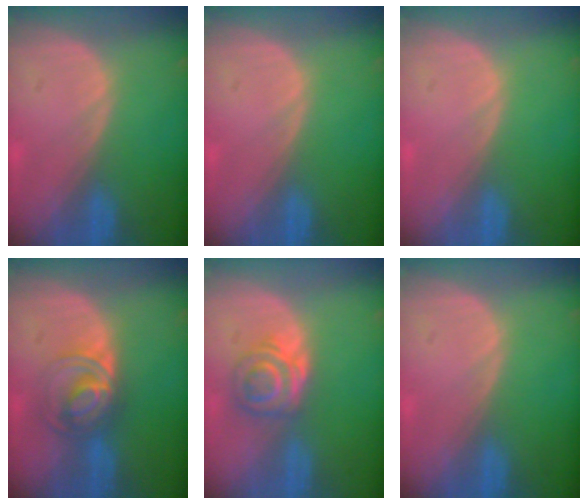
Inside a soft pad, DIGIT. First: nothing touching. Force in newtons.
{"total": 0.0}
{"total": 0.0}
{"total": 6.6, "press": 5.8, "slide": 3.2}
{"total": 5.3, "press": 5.0, "slide": 1.7}
{"total": 0.0}